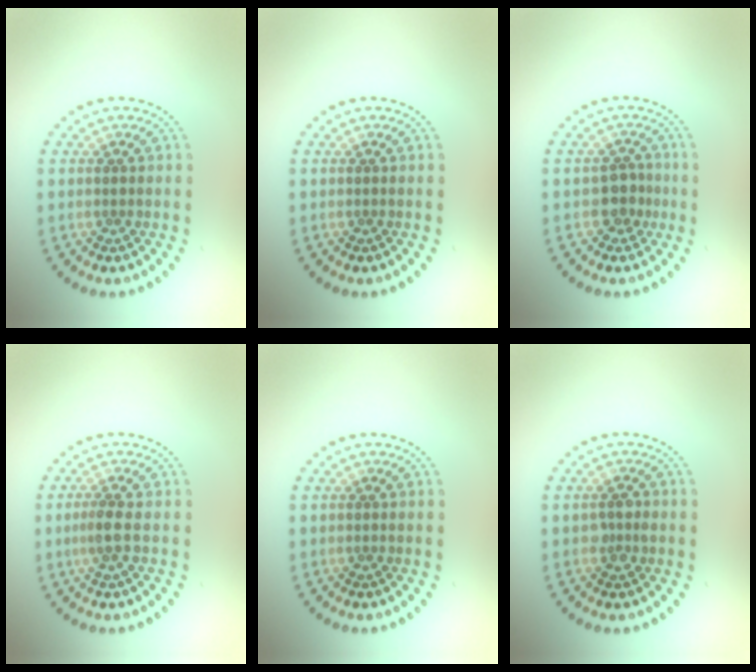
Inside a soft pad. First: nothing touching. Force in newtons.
{"total": 0.0}
{"total": 2.2, "press": 1.9, "slide": 1.0}
{"total": 1.8, "press": 1.5, "slide": 0.9}
{"total": 0.0}
{"total": 1.2, "press": 1.1, "slide": 0.1}